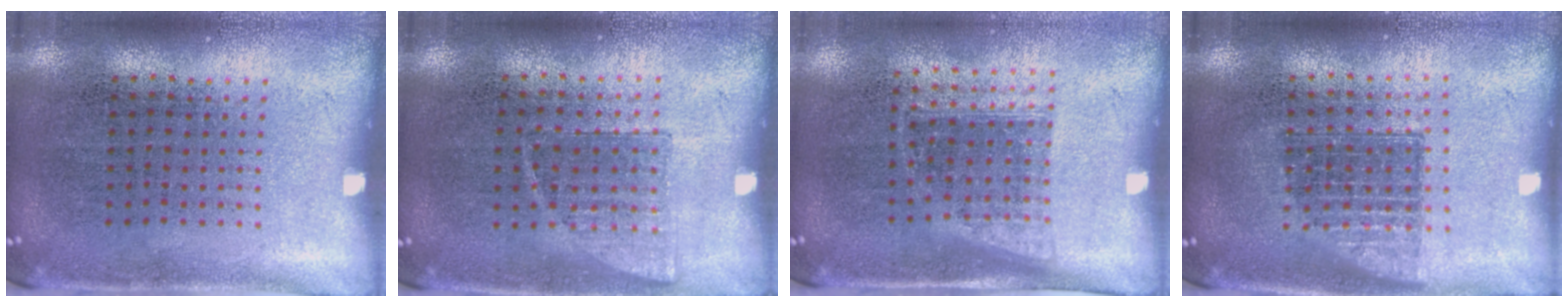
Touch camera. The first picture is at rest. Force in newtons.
{"total": 0.8, "press": 0.7, "slide": 0.3}
{"total": 1.0, "press": 0.8, "slide": 0.6}
{"total": 1.3, "press": 1.1, "slide": 0.8}